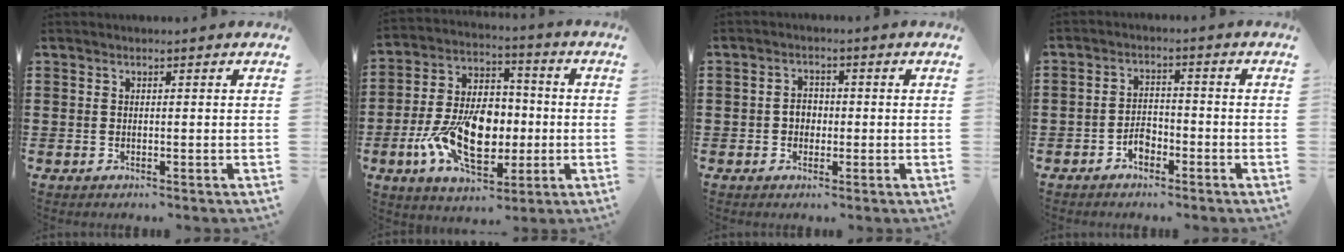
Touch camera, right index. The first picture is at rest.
{"total": 13.3, "force": [-3.0, 8.1, 10.2], "torque": [-0.218, 0.003, -0.052]}
{"total": 2.4, "force": [-0.4, 2.0, 1.3], "torque": [-0.029, 0.006, -0.010]}
{"total": 3.0, "force": [-2.0, 1.9, 1.3], "torque": [-0.026, 0.007, -0.040]}